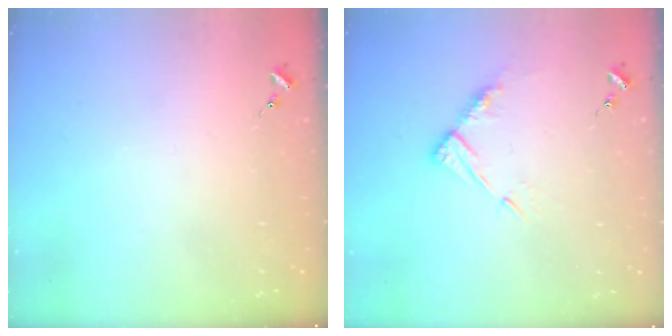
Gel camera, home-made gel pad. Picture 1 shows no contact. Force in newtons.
{"total": 9.0, "press": 9.0, "slide": 0.8}